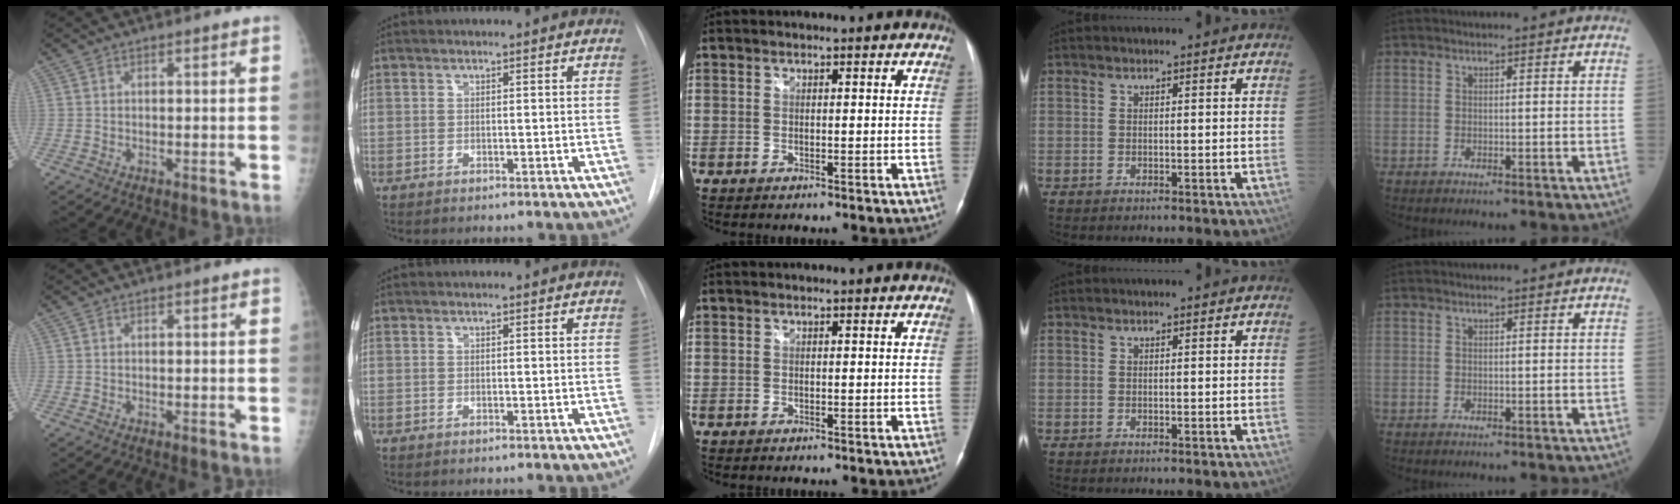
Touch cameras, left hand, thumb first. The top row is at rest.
{}